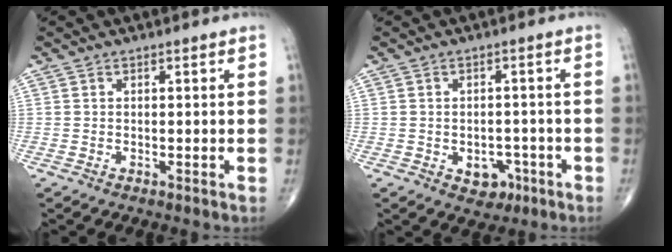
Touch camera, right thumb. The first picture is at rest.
{"total": 4.7, "force": [-1.9, 3.5, 2.5], "torque": [-0.008, 0.015, -0.020]}